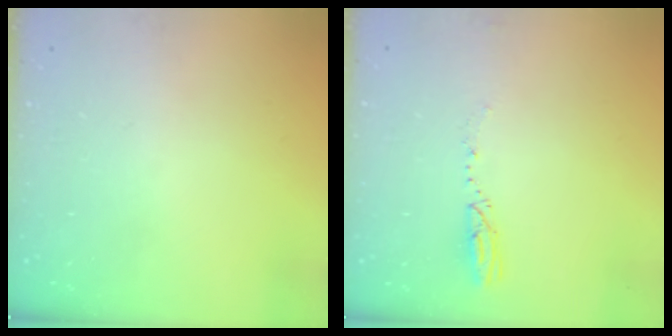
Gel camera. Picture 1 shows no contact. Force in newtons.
{"total": 3.2, "press": 3.2, "slide": 0.4}